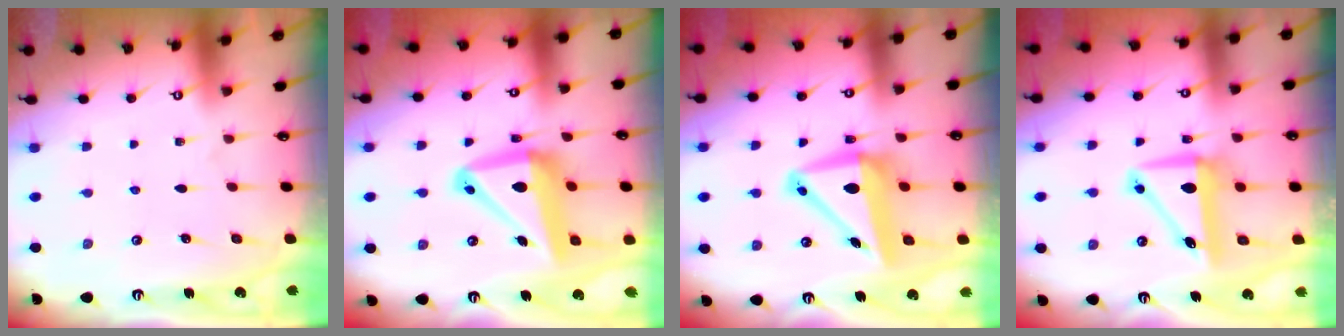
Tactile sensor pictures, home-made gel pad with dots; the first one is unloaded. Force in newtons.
{"total": 15.9, "press": 15.8, "slide": 2.3}
{"total": 10.7, "press": 10.4, "slide": 2.4}
{"total": 9.4, "press": 9.3, "slide": 1.4}